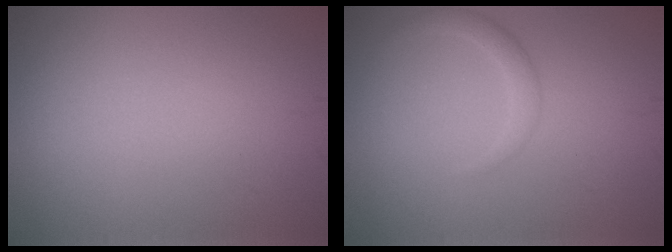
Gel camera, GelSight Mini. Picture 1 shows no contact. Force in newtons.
{"total": 1.5, "press": 1.5, "slide": 0.0}